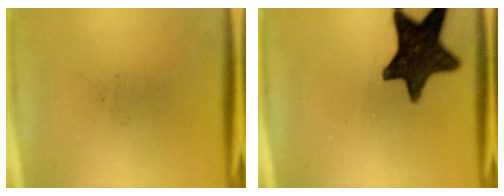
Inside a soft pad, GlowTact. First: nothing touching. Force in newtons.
{"total": 14.2}